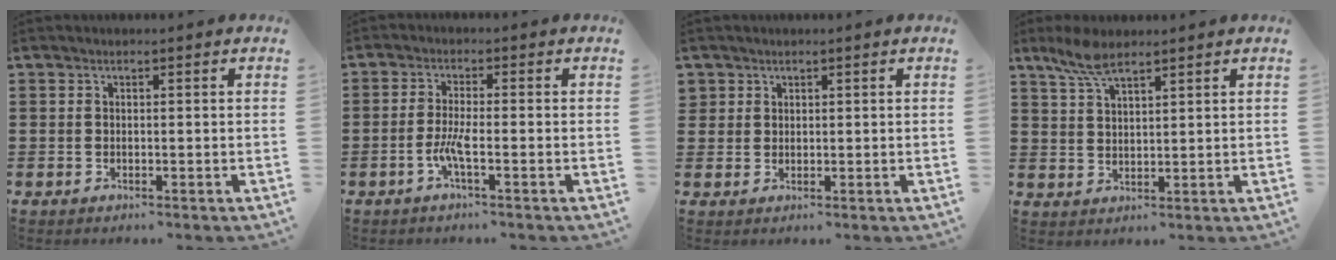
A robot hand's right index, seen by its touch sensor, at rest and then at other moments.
{"total": 3.6, "force": [-1.6, 0.3, 3.2], "torque": [-0.076, -0.009, -0.036]}
{"total": 1.8, "force": [1.2, 1.3, 0.0], "torque": [-0.005, 0.007, 0.024]}
{"total": 5.2, "force": [3.8, 1.4, 3.1], "torque": [-0.071, 0.002, 0.070]}